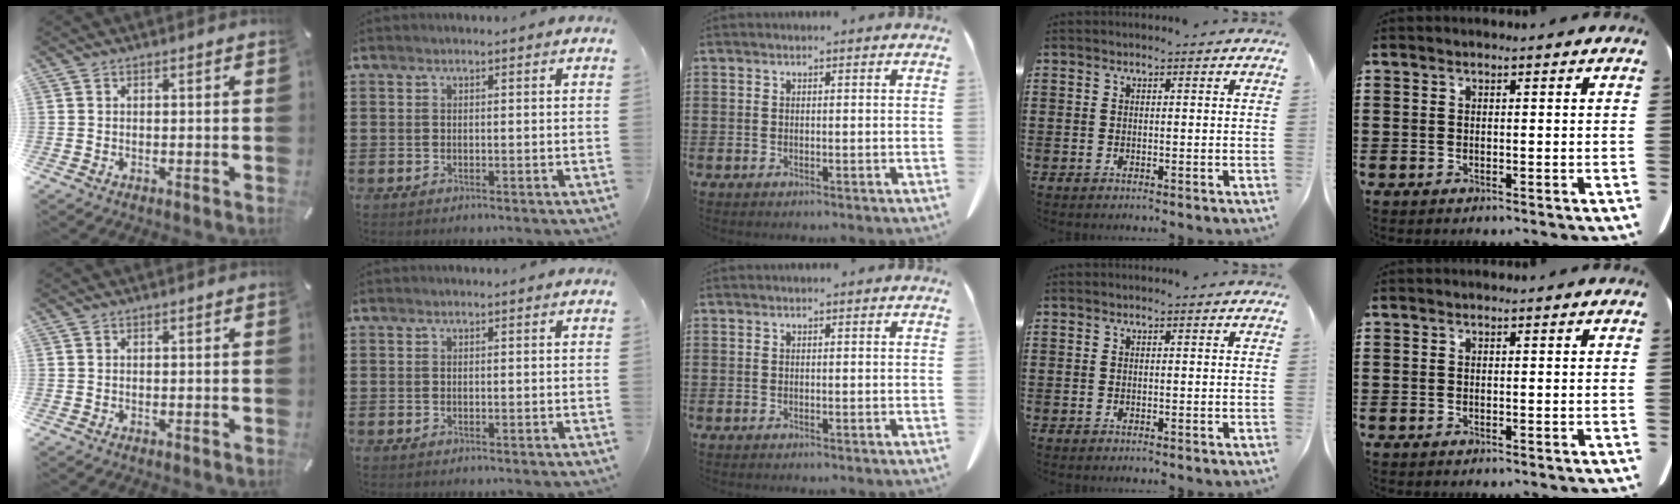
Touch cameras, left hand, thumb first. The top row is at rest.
{}